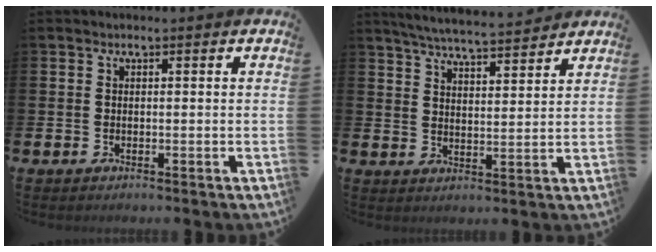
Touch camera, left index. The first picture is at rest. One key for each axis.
{"total": 5.6, "fx": 5.5, "fy": -0.1, "fz": 1.1, "tx": -0.036, "ty": -0.035, "tz": 0.095}